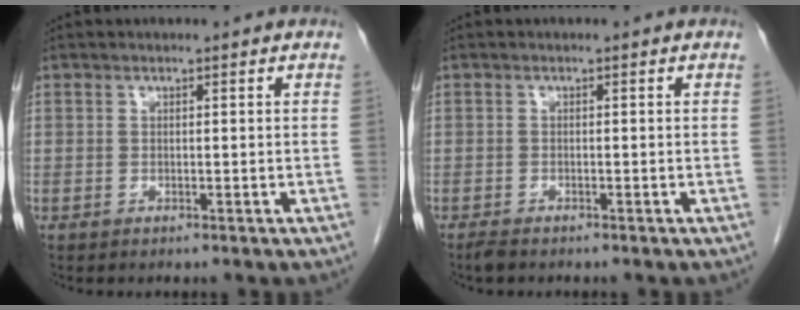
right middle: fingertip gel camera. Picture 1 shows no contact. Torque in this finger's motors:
{"motor_torque": [0.37, -0.31, 0.03, 0.04]}